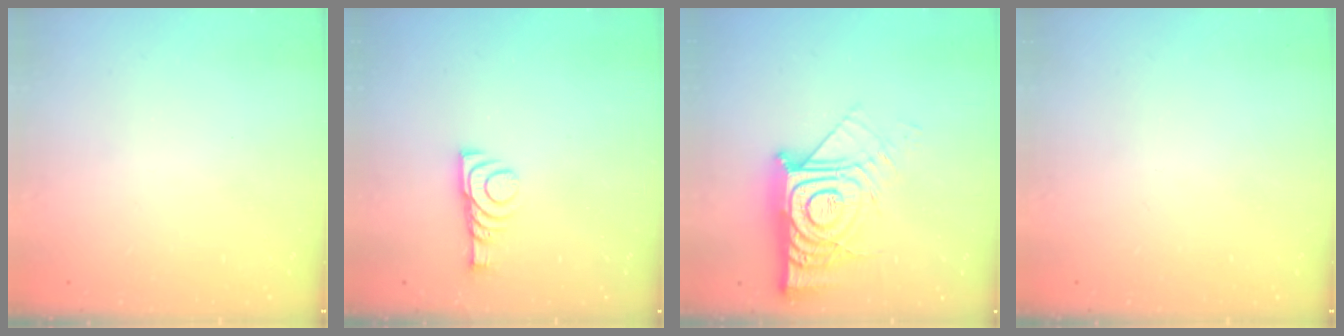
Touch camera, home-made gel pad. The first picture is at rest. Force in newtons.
{"total": 9.2, "press": 9.2, "slide": 0.2}
{"total": 17.1, "press": 17.0, "slide": 1.5}
{"total": 0.0}